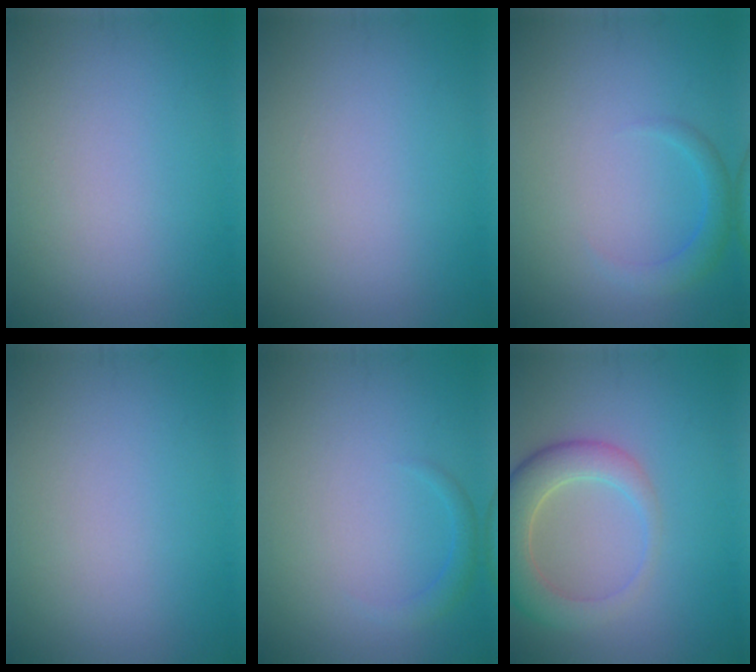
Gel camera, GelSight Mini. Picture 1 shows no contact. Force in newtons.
{"total": 0.0}
{"total": 1.8, "press": 1.8, "slide": 0.1}
{"total": 0.0}
{"total": 1.2, "press": 1.2, "slide": 0.1}
{"total": 5.1, "press": 5.1, "slide": 0.5}